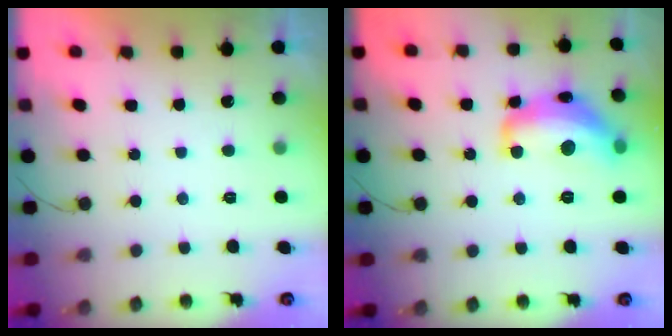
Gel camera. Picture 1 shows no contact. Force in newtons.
{"total": 16.7, "press": 16.7, "slide": 1.0}